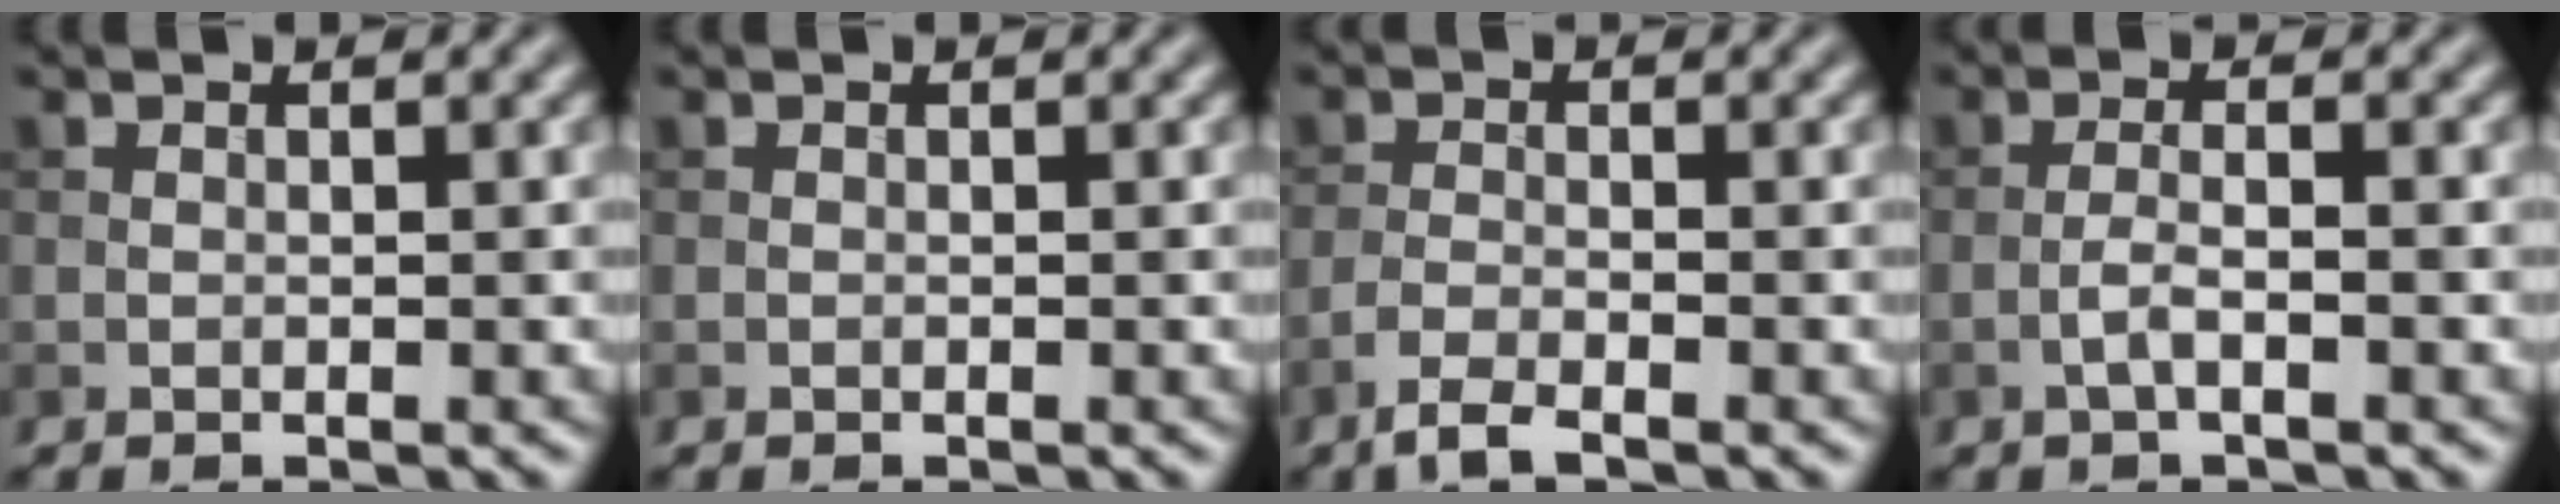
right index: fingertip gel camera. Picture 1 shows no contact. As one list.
[{"total": 0.0}, {"total": 2.8, "force": [-2.1, 0.6, 1.8], "torque": [-0.042, -0.004, -0.050]}, {"total": 2.0, "force": [-0.9, 0.4, 1.7], "torque": [-0.037, 0.006, -0.021]}]